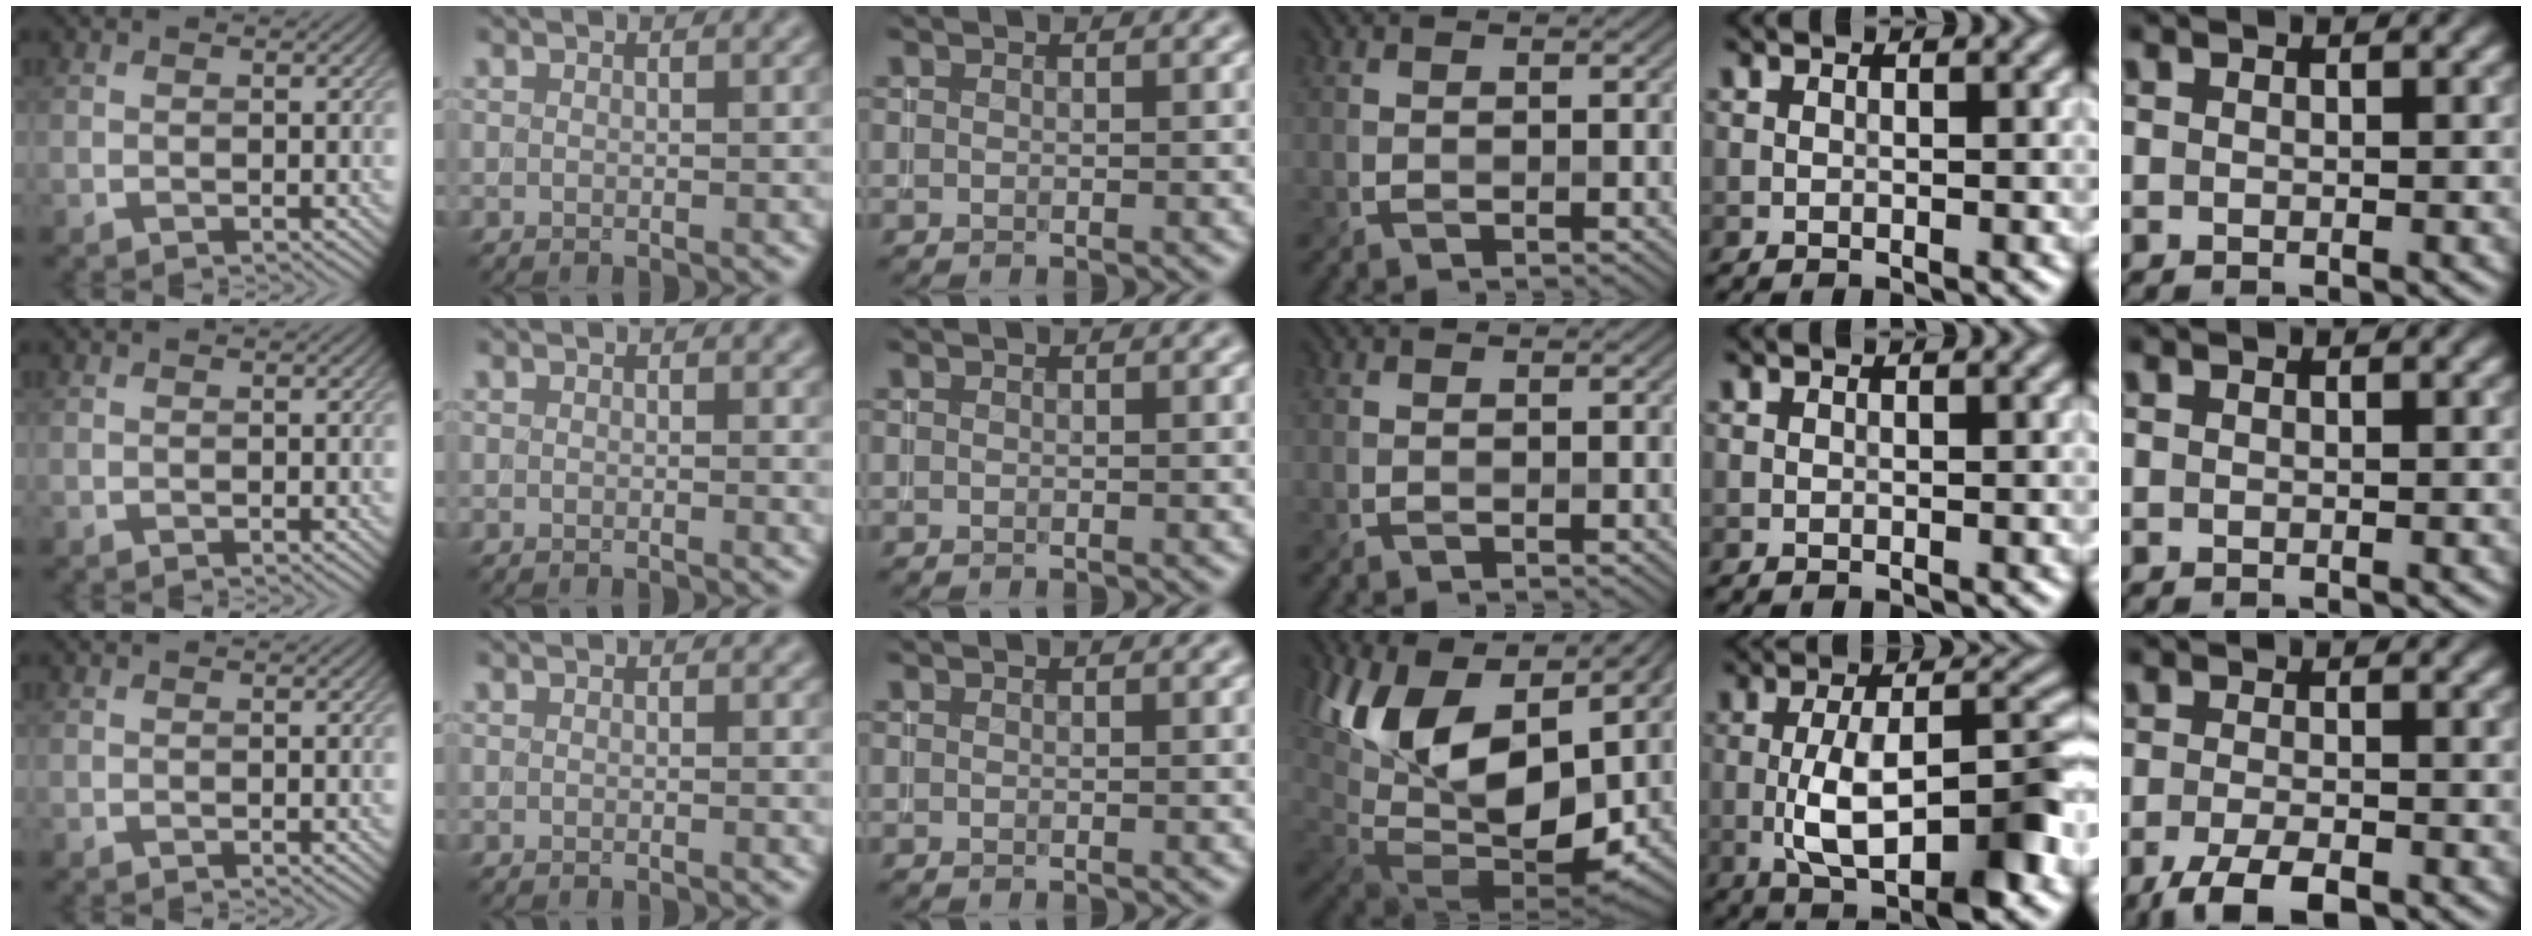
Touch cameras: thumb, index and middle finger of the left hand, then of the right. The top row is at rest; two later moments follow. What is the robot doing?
{"motion": "insert", "object": "backpack"}